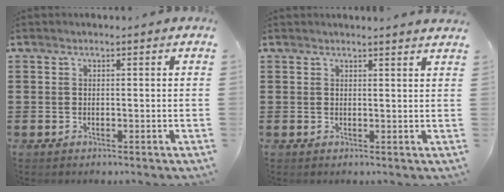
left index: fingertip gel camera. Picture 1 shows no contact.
{"total": 1.3, "force": [1.3, -0.2, 0.2], "torque": [-0.006, -0.002, 0.025]}